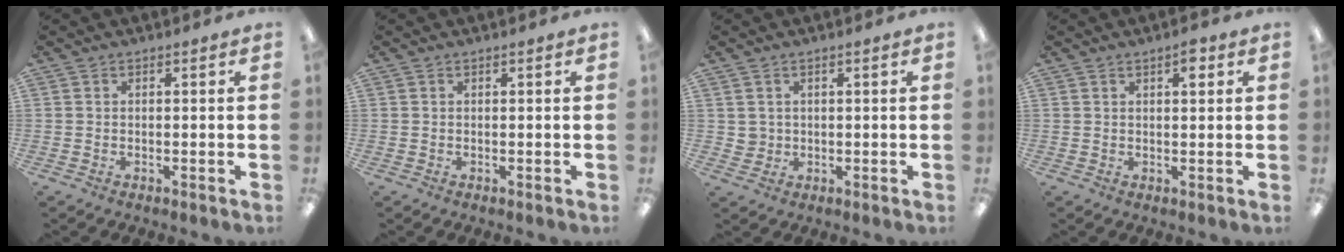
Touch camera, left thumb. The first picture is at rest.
{"total": 0.0}
{"total": 2.4, "force": [1.1, 2.1, 0.2], "torque": [-0.008, 0.004, 0.021]}
{"total": 3.4, "force": [2.0, 1.2, 2.5], "torque": [-0.028, -0.005, 0.029]}